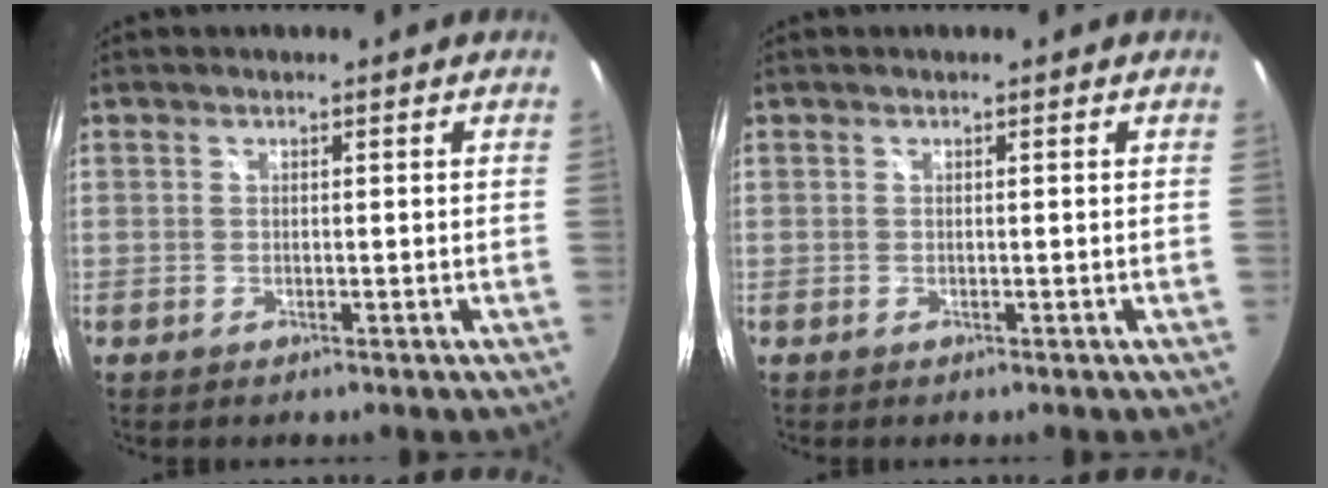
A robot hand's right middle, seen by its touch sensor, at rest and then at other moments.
{"total": 0.0}